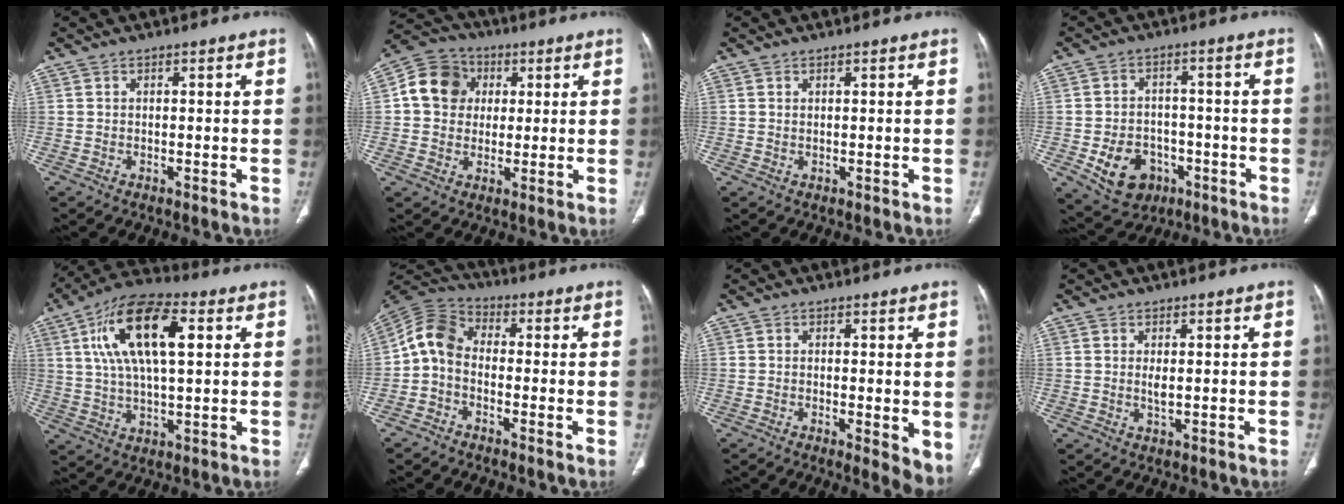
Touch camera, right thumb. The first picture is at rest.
{"total": 10.2, "force": [2.0, 8.9, 4.5], "torque": [-0.063, 0.010, 0.024]}
{"total": 0.0}
{"total": 9.9, "force": [-3.7, 7.8, 4.9], "torque": [-0.056, 0.023, -0.044]}
{"total": 17.0, "force": [5.0, 7.2, 14.5], "torque": [-0.261, 0.013, 0.085]}
{"total": 7.5, "force": [-1.1, 5.4, 5.1], "torque": [-0.089, 0.028, -0.041]}
{"total": 5.1, "force": [-0.4, 1.4, 4.8], "torque": [-0.066, -0.016, -0.007]}
{"total": 1.5, "force": [0.2, 0.5, 1.4], "torque": [-0.033, -0.004, 0.008]}